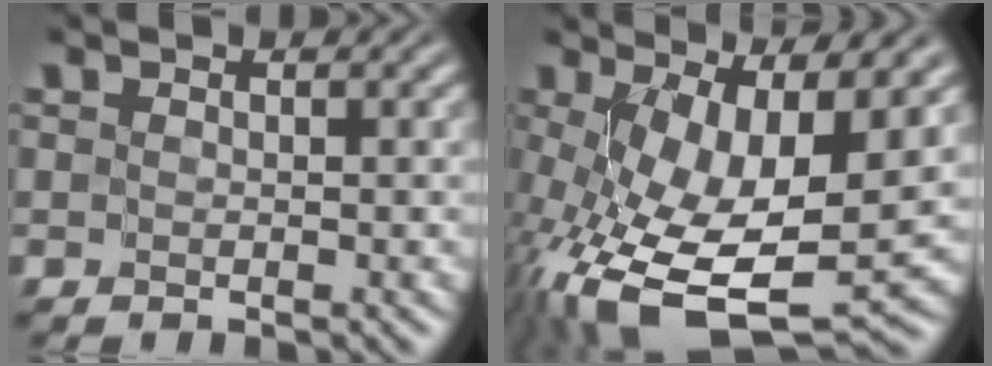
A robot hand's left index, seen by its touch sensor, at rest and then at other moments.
{"total": 13.1, "force": [-2.0, 5.3, 11.8], "torque": [-0.239, -0.033, -0.020]}